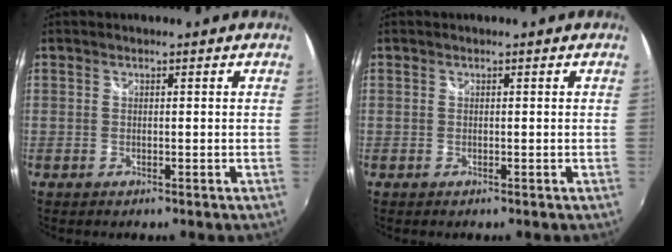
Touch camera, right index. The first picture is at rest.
{"total": 0.0}